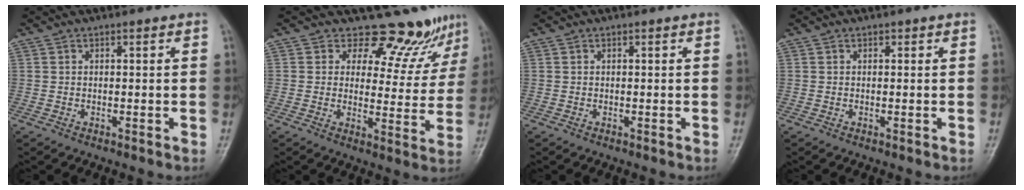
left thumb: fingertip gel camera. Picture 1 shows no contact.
{"total": 10.8, "force": [9.5, 4.6, 2.3], "torque": [0.012, -0.074, 0.108]}
{"total": 0.0}
{"total": 0.0}